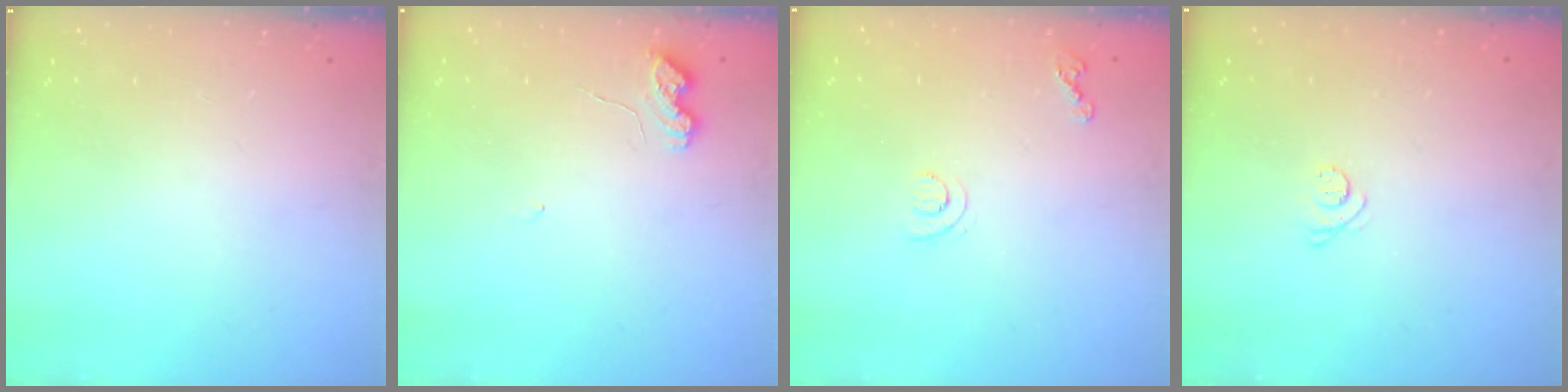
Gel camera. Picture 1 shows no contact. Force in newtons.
{"total": 5.4, "press": 5.4, "slide": 0.9}
{"total": 6.2, "press": 6.2, "slide": 0.5}
{"total": 2.3, "press": 2.3, "slide": 0.3}